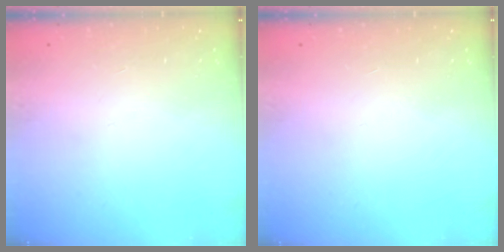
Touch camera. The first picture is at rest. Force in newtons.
{"total": 0.0}